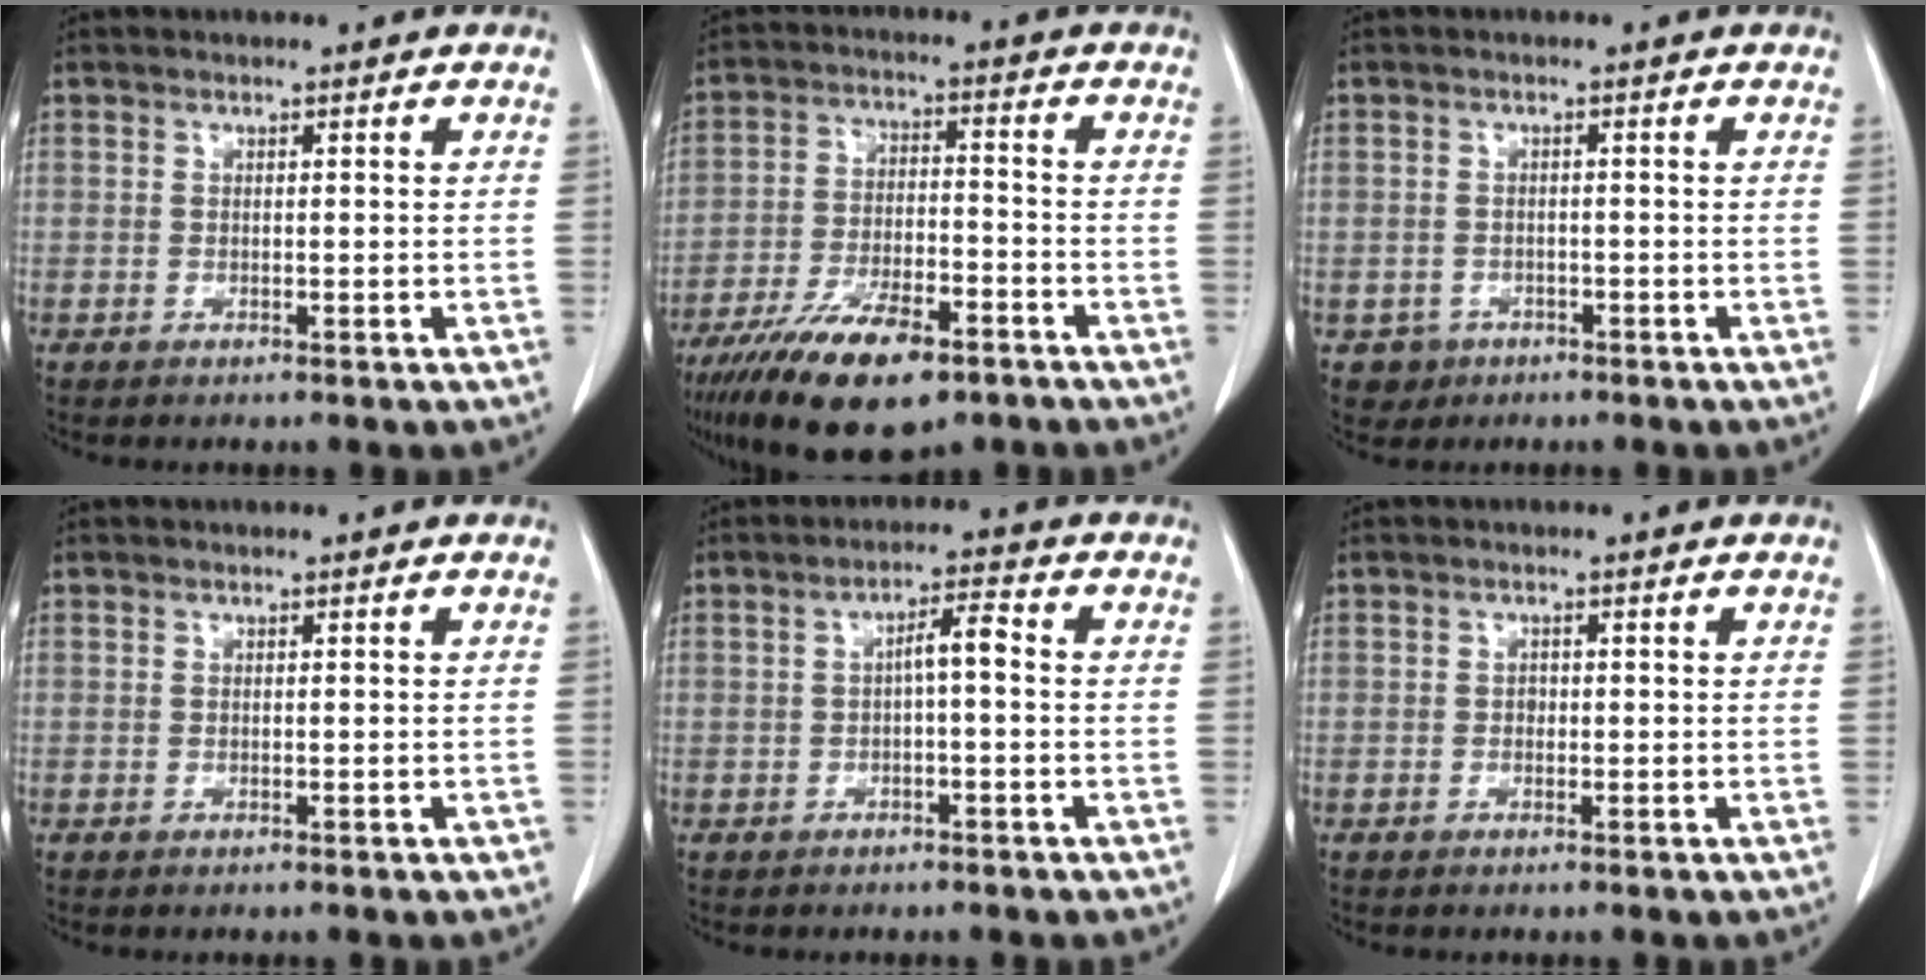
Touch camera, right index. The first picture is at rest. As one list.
[{"total": 14.4, "force": [-9.4, 4.8, 9.8], "torque": [-0.183, -0.018, -0.163]}, {"total": 2.3, "force": [-0.8, 2.1, 0.2], "torque": [0.003, 0.007, -0.009]}, {"total": 0.0}, {"total": 3.5, "force": [-0.2, 0.7, 3.5], "torque": [-0.057, 0.014, -0.003]}, {"total": 0.7, "force": [-0.1, 0.6, 0.4], "torque": [0.000, 0.004, -0.002]}]